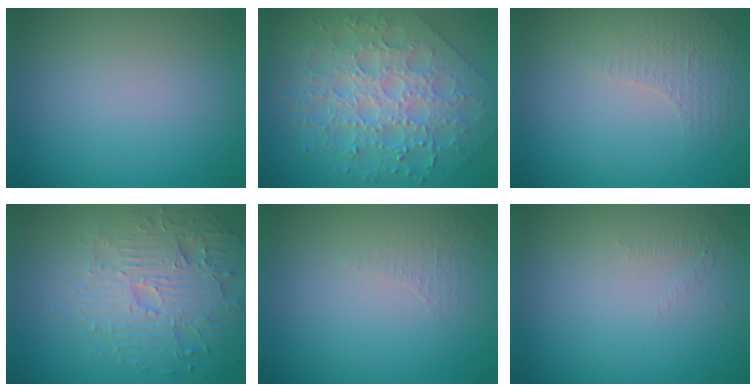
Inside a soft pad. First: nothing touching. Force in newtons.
{"total": 8.1, "press": 6.5, "slide": 4.9}
{"total": 1.3, "press": 0.9, "slide": 0.9}
{"total": 5.4, "press": 4.7, "slide": 2.7}
{"total": 0.8, "press": 0.4, "slide": 0.7}
{"total": 0.5, "press": 0.2, "slide": 0.5}